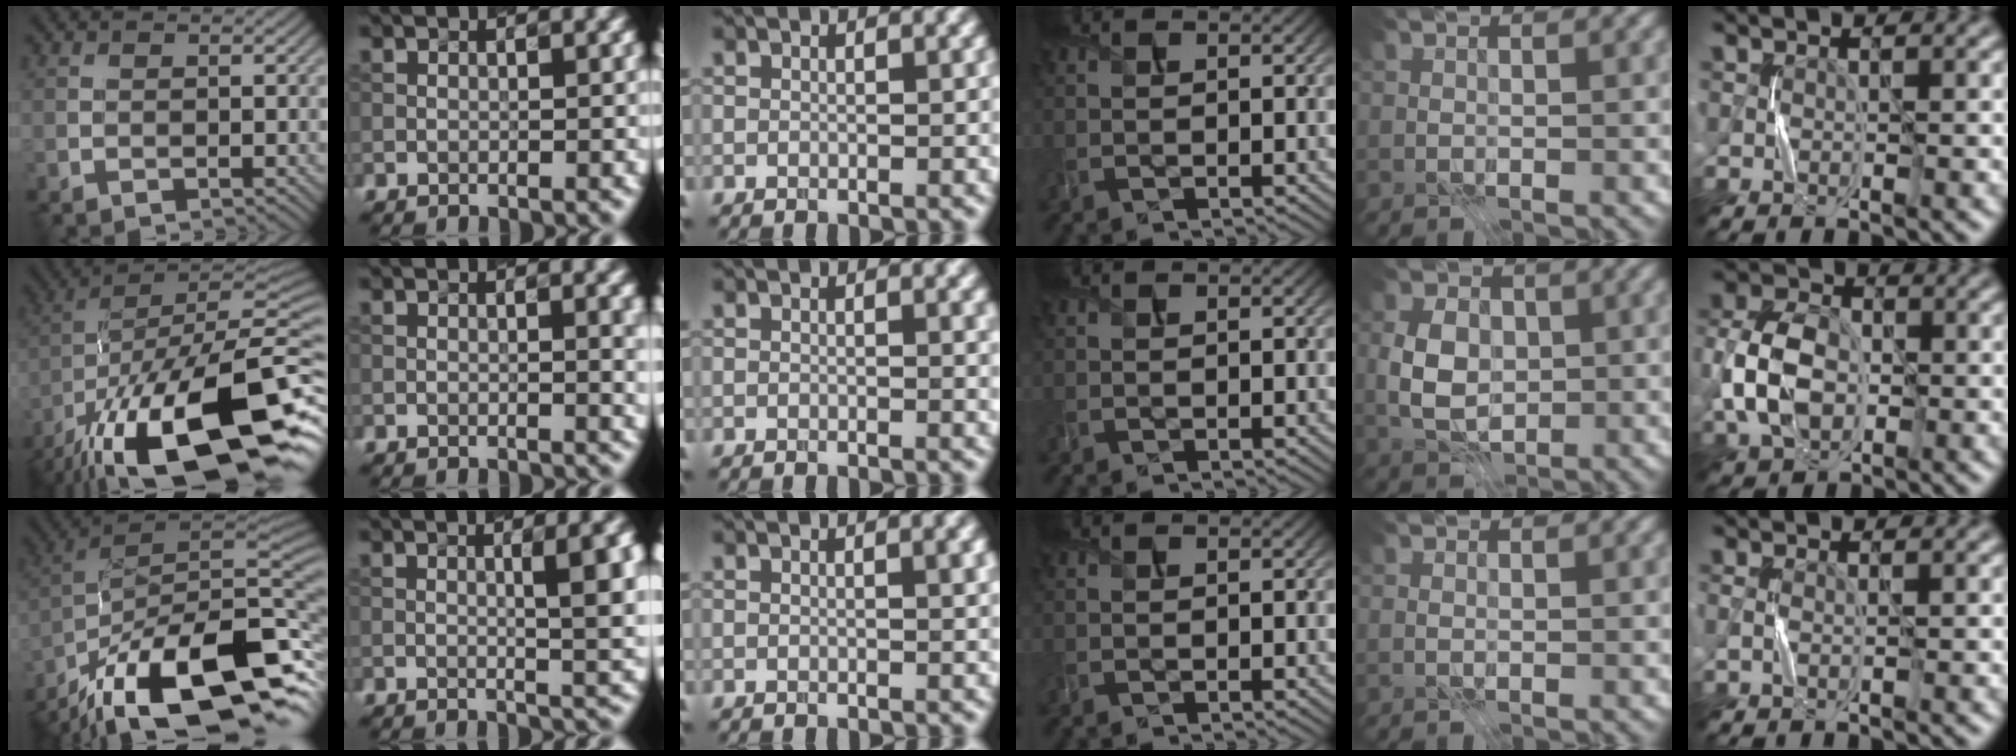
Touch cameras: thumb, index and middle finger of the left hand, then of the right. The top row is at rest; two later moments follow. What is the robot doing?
{"motion": "press", "object": "syringe"}